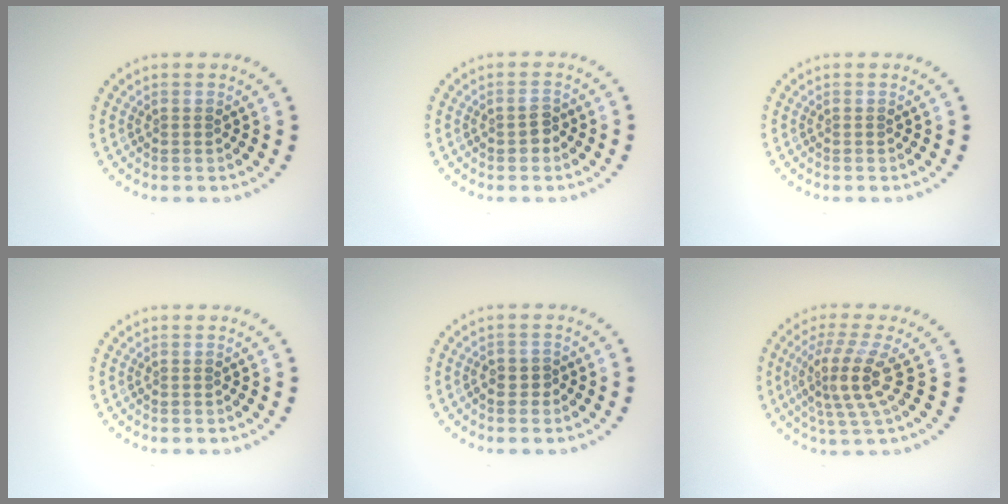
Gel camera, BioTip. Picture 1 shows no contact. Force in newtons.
{"total": 1.3, "press": 1.2, "slide": 0.3}
{"total": 0.0}
{"total": 0.0}
{"total": 1.1, "press": 0.9, "slide": 0.7}
{"total": 4.1, "press": 3.1, "slide": 2.7}